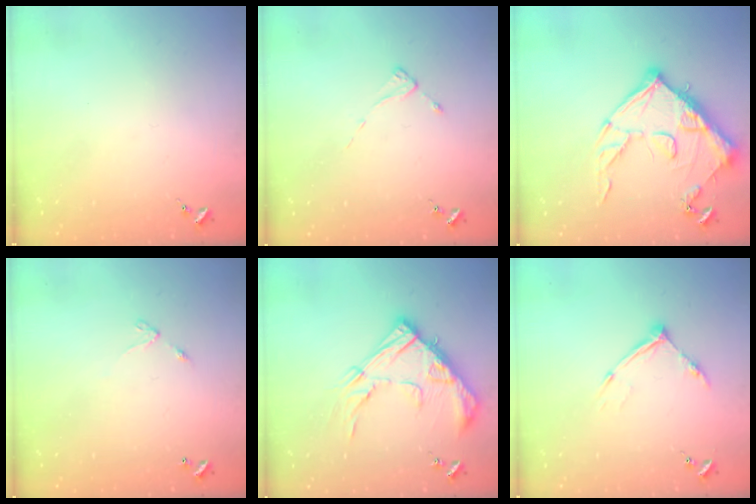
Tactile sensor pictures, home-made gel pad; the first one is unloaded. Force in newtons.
{"total": 2.0, "press": 2.0, "slide": 0.3}
{"total": 15.4, "press": 15.4, "slide": 0.9}
{"total": 4.2, "press": 4.2, "slide": 0.4}
{"total": 19.5, "press": 19.4, "slide": 1.8}
{"total": 10.0, "press": 9.9, "slide": 0.7}